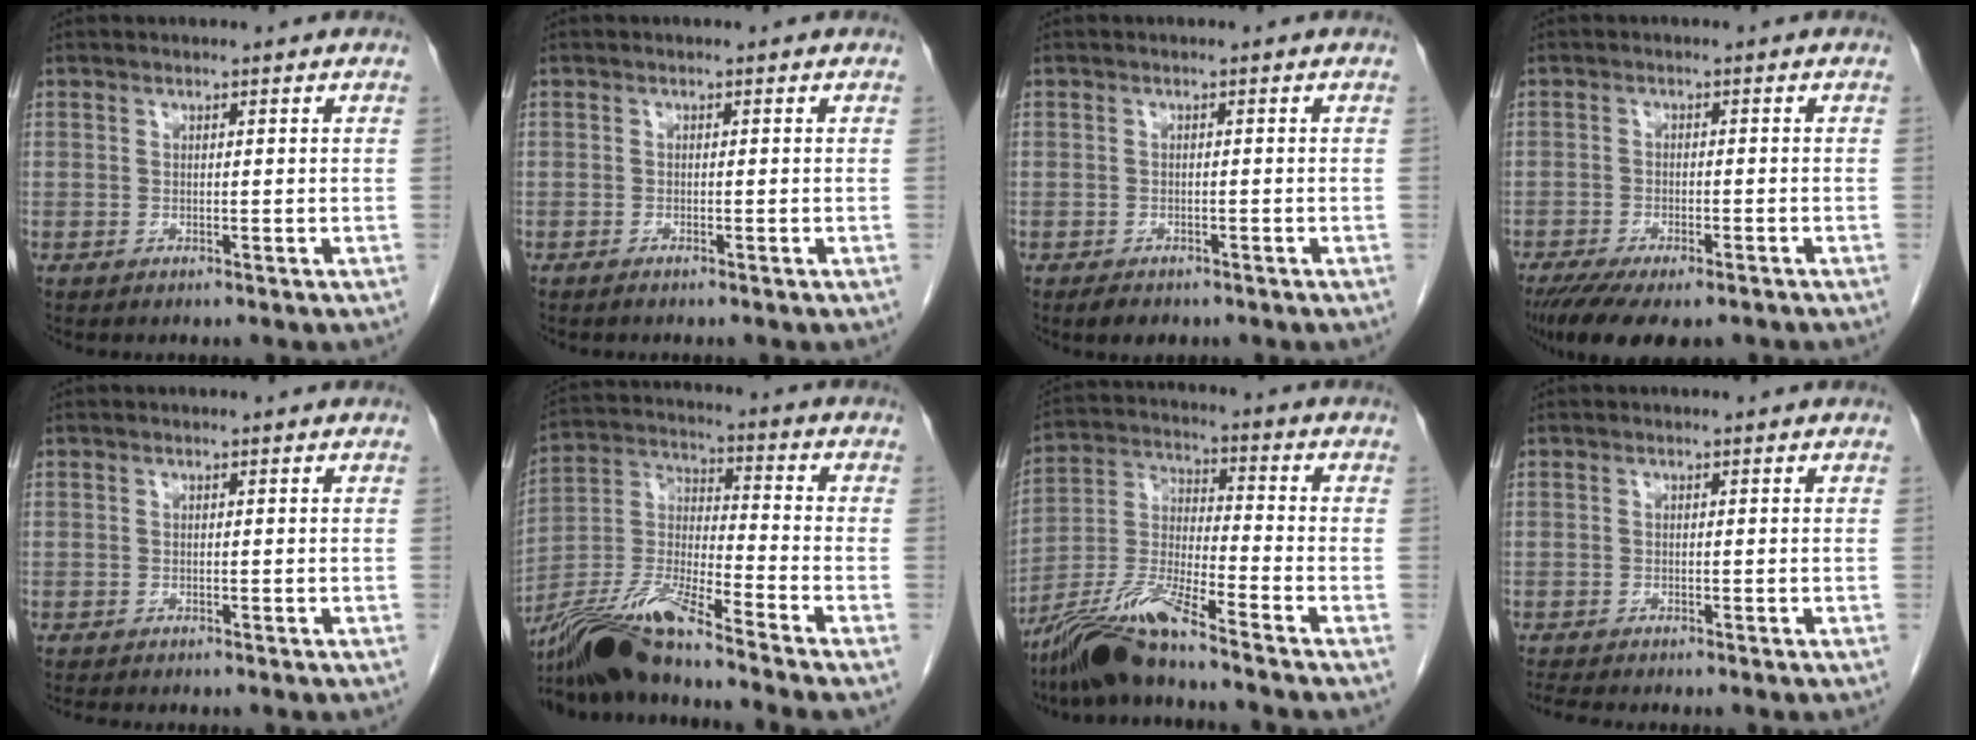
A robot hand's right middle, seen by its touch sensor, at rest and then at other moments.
{"total": 0.6, "force": [-0.5, -0.1, 0.3], "torque": [-0.008, -0.001, -0.010]}
{"total": 2.6, "force": [-1.9, 1.4, 1.1], "torque": [-0.019, -0.002, -0.024]}
{"total": 11.5, "force": [-8.6, 3.9, 6.5], "torque": [-0.107, -0.013, -0.130]}
{"total": 1.3, "force": [-1.2, 0.2, 0.5], "torque": [-0.012, -0.004, -0.017]}
{"total": 14.4, "force": [-11.9, -1.0, 8.0], "torque": [-0.165, -0.010, -0.223]}
{"total": 10.9, "force": [-8.9, -0.3, 6.4], "torque": [-0.137, -0.013, -0.173]}
{"total": 2.6, "force": [-2.4, 0.1, 1.1], "torque": [-0.020, -0.008, -0.040]}